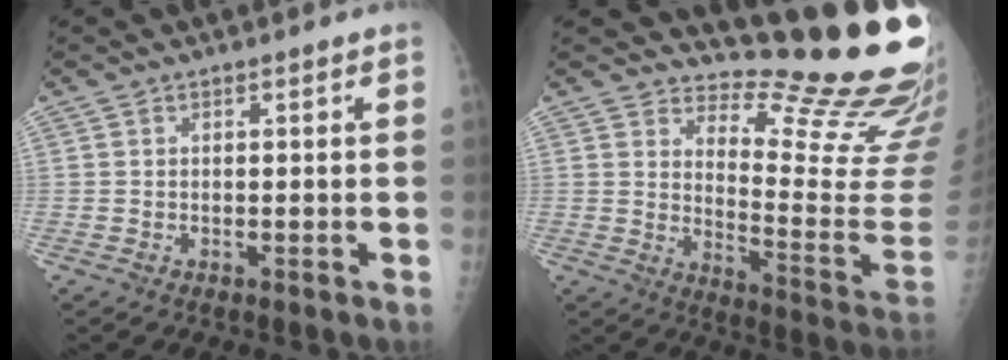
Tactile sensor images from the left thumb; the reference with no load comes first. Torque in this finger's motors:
{"motor_torque": [0.50, 0.21, -0.22, -0.90, 0.06]}